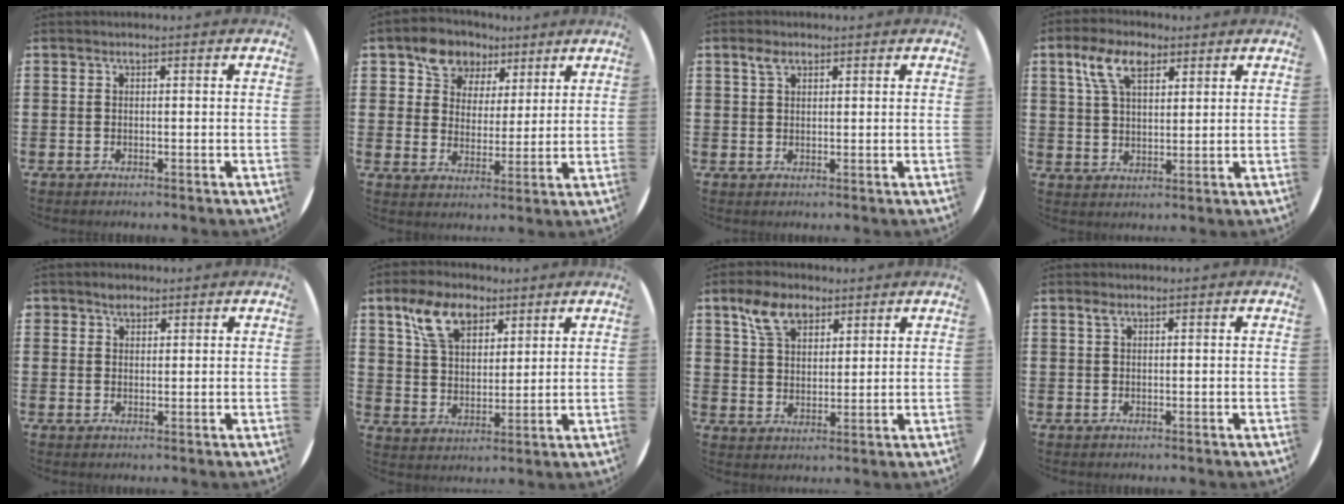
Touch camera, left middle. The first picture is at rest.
{"total": 7.7, "force": [5.5, 5.2, 1.2], "torque": [-0.052, -0.003, 0.103]}
{"total": 1.9, "force": [1.3, 1.1, 0.9], "torque": [-0.014, 0.001, 0.022]}
{"total": 6.8, "force": [4.1, 3.4, 4.2], "torque": [-0.096, 0.013, 0.074]}
{"total": 1.8, "force": [1.5, 1.0, 0.2], "torque": [0.002, 0.000, 0.027]}
{"total": 8.4, "force": [5.6, 4.6, 4.4], "torque": [-0.099, 0.004, 0.104]}
{"total": 6.5, "force": [4.4, 3.6, 3.2], "torque": [-0.070, 0.003, 0.081]}
{"total": 0.9, "force": [0.6, 0.4, 0.6], "torque": [-0.014, 0.004, 0.010]}